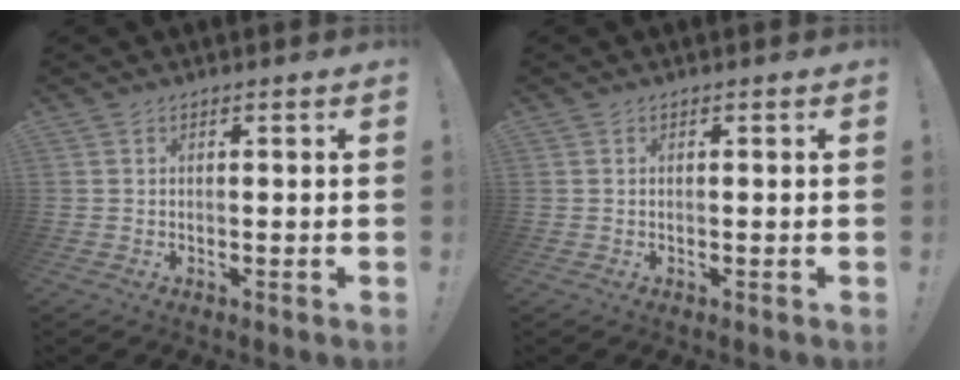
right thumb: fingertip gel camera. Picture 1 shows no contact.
{"total": 0.0}